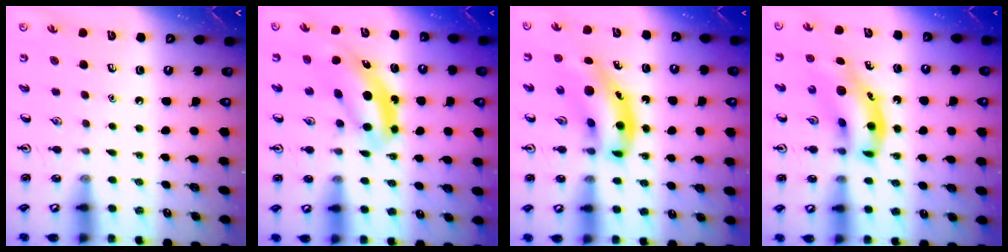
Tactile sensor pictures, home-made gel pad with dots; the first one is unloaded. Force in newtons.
{"total": 5.6, "press": 5.5, "slide": 1.2}
{"total": 12.1, "press": 11.6, "slide": 3.4}
{"total": 10.2, "press": 9.8, "slide": 2.7}